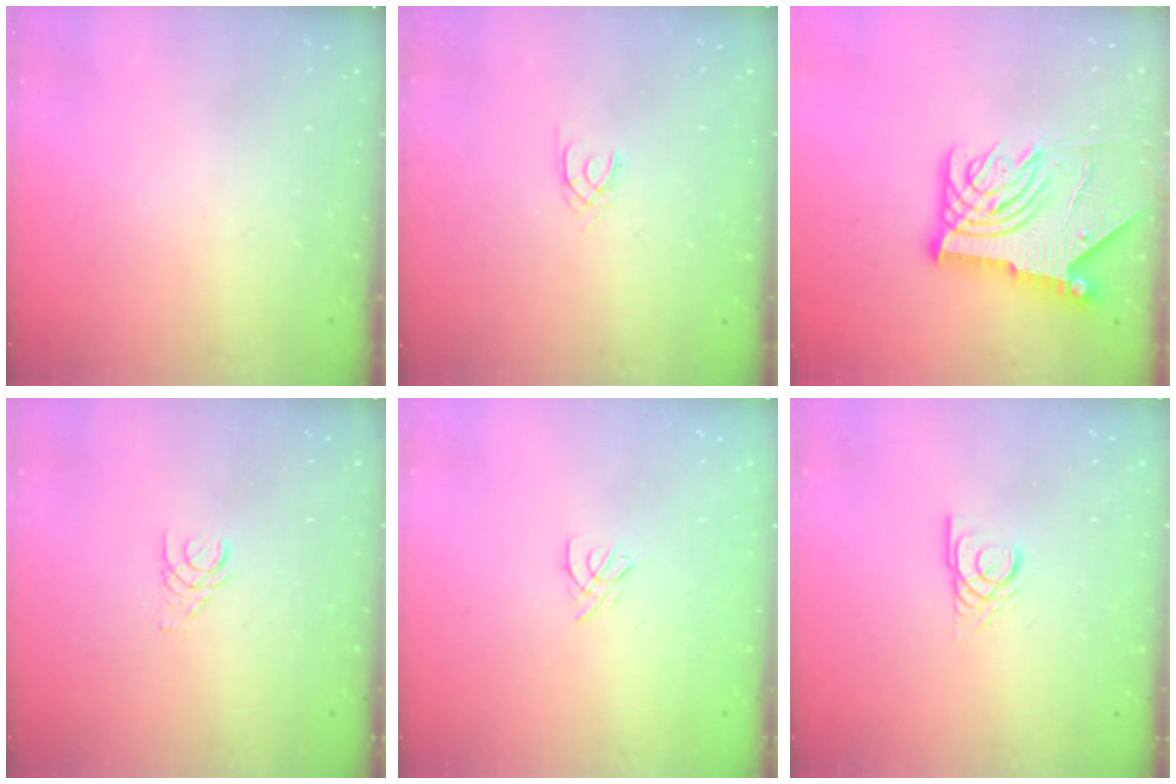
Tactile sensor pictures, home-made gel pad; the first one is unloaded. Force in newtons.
{"total": 1.3, "press": 1.2, "slide": 0.3}
{"total": 12.0, "press": 11.9, "slide": 1.5}
{"total": 1.4, "press": 1.4, "slide": 0.2}
{"total": 2.5, "press": 2.4, "slide": 0.6}
{"total": 3.1, "press": 3.1, "slide": 0.1}